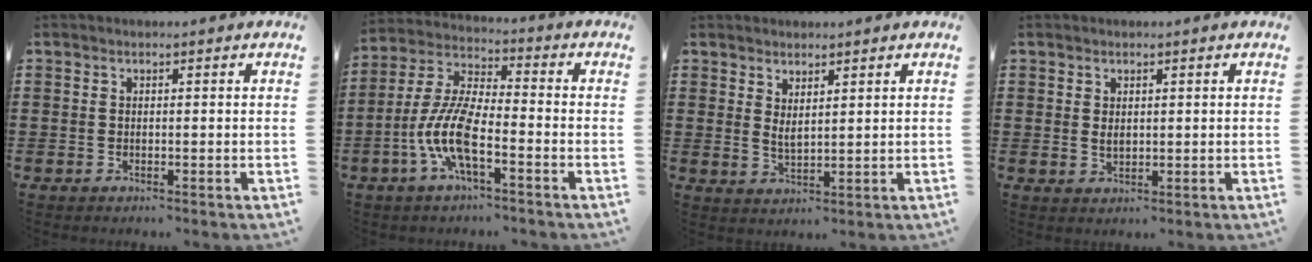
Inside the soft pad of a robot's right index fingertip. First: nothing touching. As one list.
[{"total": 9.5, "force": [-3.9, 2.7, 8.2], "torque": [-0.206, -0.014, -0.082]}, {"total": 2.1, "force": [1.6, 0.6, 1.3], "torque": [-0.028, 0.001, 0.028]}, {"total": 1.5, "force": [0.3, 0.9, 1.2], "torque": [-0.024, 0.004, 0.005]}]